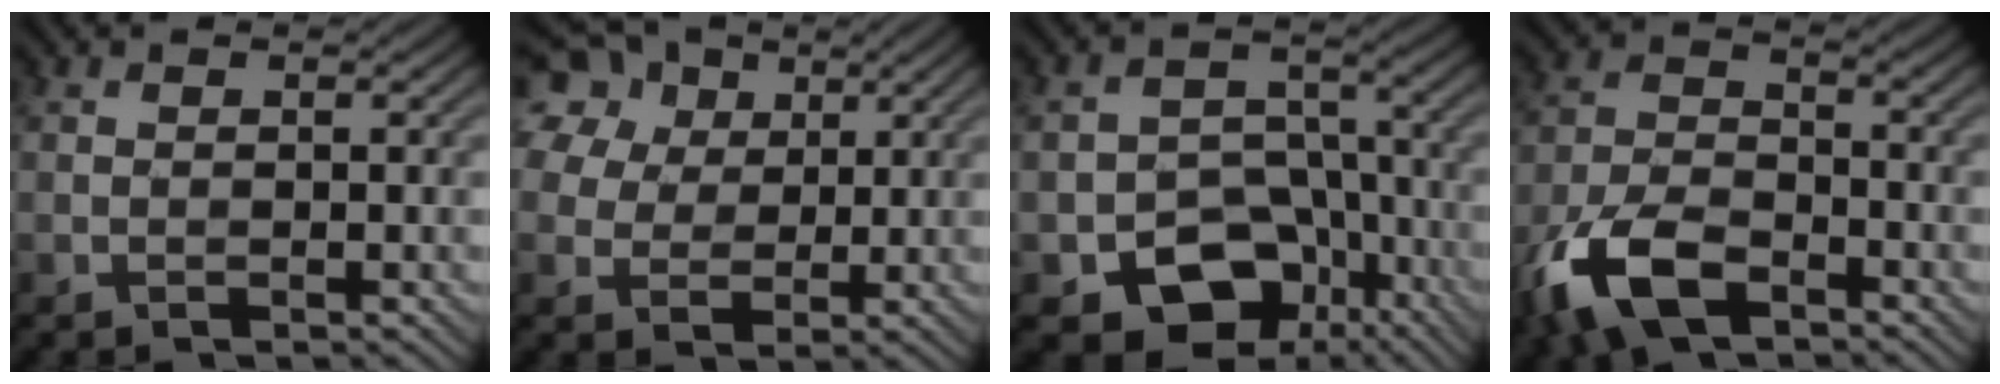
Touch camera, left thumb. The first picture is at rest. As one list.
[{"total": 12.1, "force": [5.8, 8.7, 6.0], "torque": [-0.165, 0.041, 0.107]}, {"total": 10.9, "force": [-5.9, 7.8, 4.9], "torque": [-0.066, -0.008, -0.099]}, {"total": 9.9, "force": [-6.0, 4.4, 6.5], "torque": [-0.148, -0.009, -0.131]}]